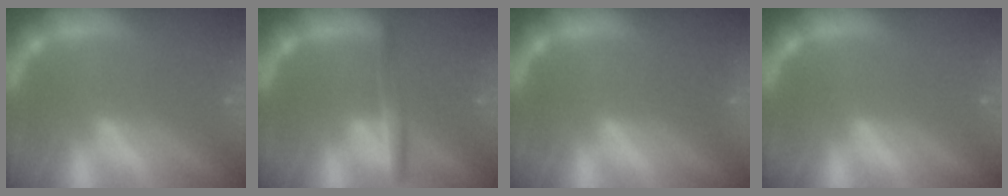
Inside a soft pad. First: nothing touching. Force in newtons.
{"total": 3.0}
{"total": 8.5}
{"total": 0.0}